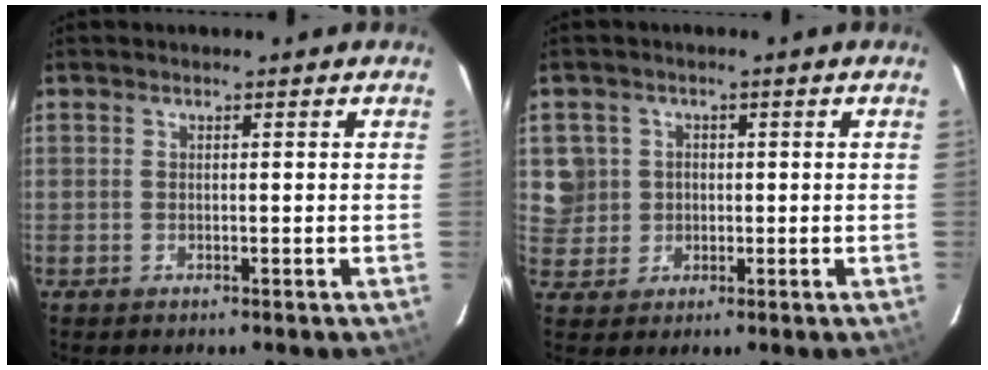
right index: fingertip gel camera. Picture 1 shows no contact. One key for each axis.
{"total": 5.7, "fx": 0.4, "fy": 5.6, "fz": 0.9, "tx": -0.012, "ty": 0.019, "tz": 0.015}